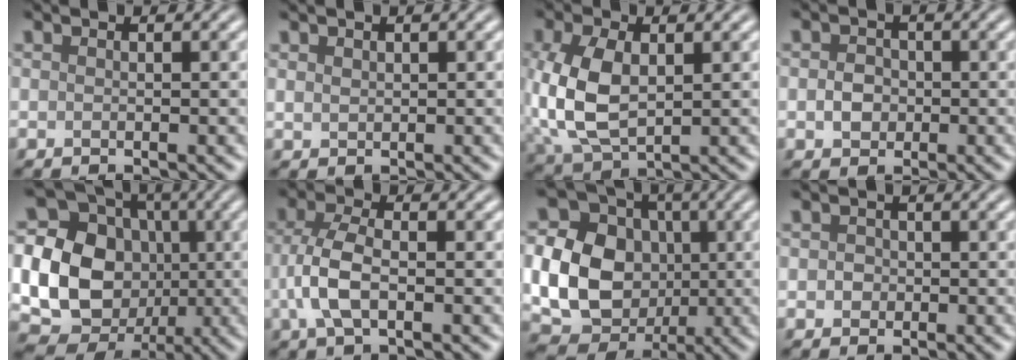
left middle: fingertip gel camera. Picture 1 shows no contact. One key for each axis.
{"total": 0.6, "fx": 0.4, "fy": 0.4, "fz": 0.2, "tx": -0.006, "ty": 0.002, "tz": 0.011}
{"total": 7.2, "fx": 0.2, "fy": 4.4, "fz": 5.7, "tx": -0.151, "ty": 0.001, "tz": 0.009}
{"total": 1.9, "fx": -0.3, "fy": 1.6, "fz": 1.0, "tx": -0.016, "ty": 0.005, "tz": -0.009}
{"total": 23.1, "fx": -0.7, "fy": 21.3, "fz": 9.0, "tx": -0.224, "ty": 0.021, "tz": -0.063}
{"total": 4.1, "fx": -0.8, "fy": 1.9, "fz": 3.6, "tx": -0.091, "ty": 0.006, "tz": -0.019}
{"total": 17.2, "fx": 0.0, "fy": 15.7, "fz": 7.1, "tx": -0.177, "ty": 0.018, "tz": -0.028}
{"total": 1.5, "fx": 0.3, "fy": 1.3, "fz": 0.7, "tx": 0.004, "ty": 0.012, "tz": -0.010}